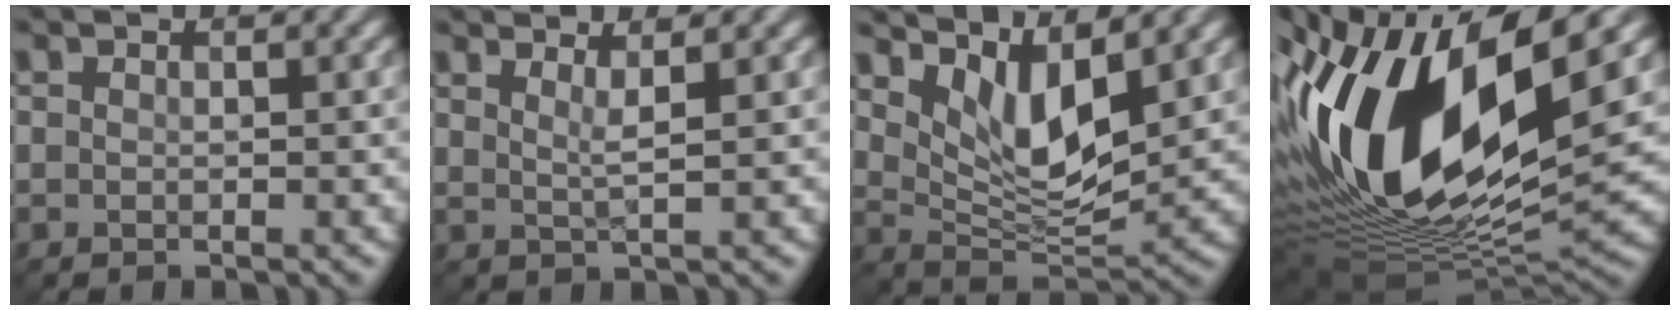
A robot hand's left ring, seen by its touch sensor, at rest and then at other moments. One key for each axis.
{"total": 2.3, "fx": 1.5, "fy": 0.4, "fz": 1.7, "tx": -0.024, "ty": -0.002, "tz": 0.020}
{"total": 6.8, "fx": 3.6, "fy": 2.6, "fz": 5.2, "tx": -0.103, "ty": -0.017, "tz": 0.069}
{"total": 16.9, "fx": 2.5, "fy": 8.0, "fz": 14.6, "tx": -0.281, "ty": 0.004, "tz": 0.040}